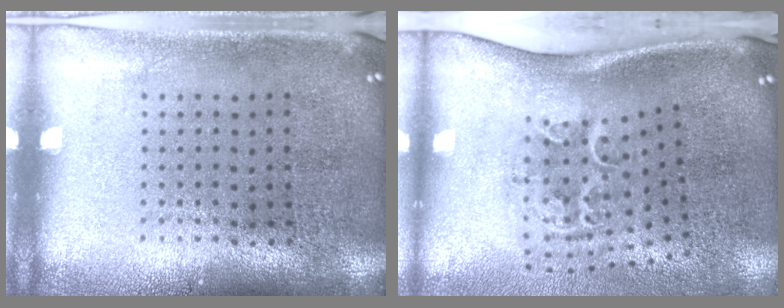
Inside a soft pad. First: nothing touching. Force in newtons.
{"total": 2.3, "press": 1.4, "slide": 1.8}